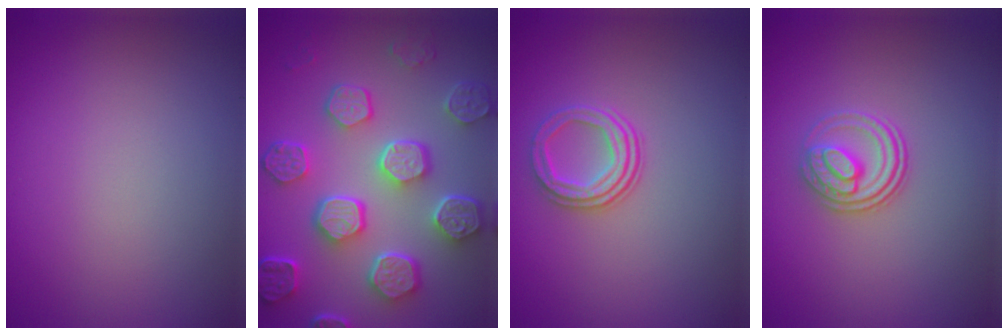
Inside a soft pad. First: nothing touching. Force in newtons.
{"total": 8.2, "press": 6.2, "slide": 5.4}
{"total": 3.0, "press": 2.4, "slide": 1.7}
{"total": 2.9, "press": 2.4, "slide": 1.6}